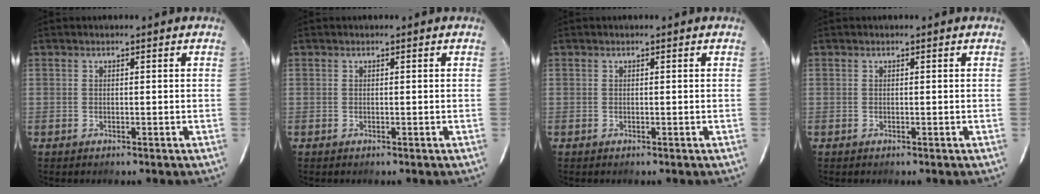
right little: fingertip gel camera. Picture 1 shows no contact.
{"total": 0.0}
{"total": 0.0}
{"total": 0.0}